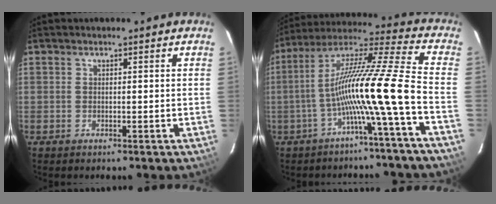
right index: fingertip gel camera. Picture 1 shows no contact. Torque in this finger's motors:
{"motor_torque": [1.62, -0.52, 1.05, 0.21]}